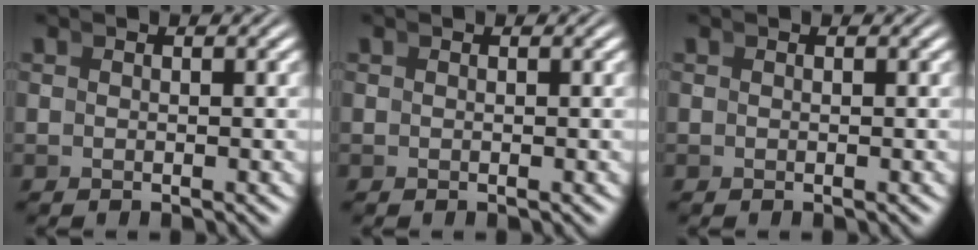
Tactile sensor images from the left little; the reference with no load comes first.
{"total": 0.0}
{"total": 0.0}